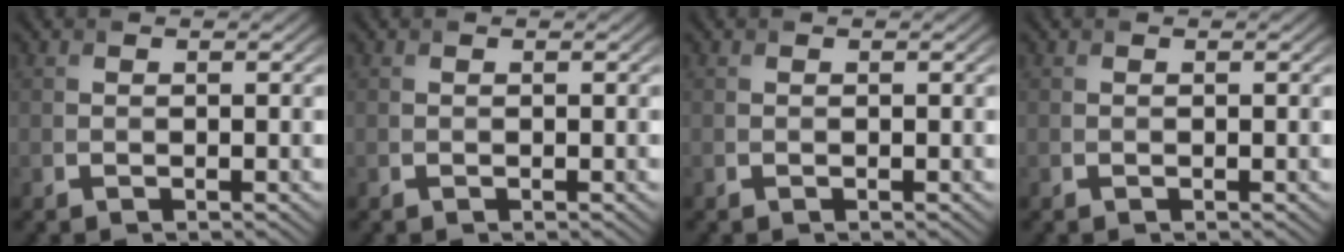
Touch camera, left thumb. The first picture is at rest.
{"total": 0.0}
{"total": 0.0}
{"total": 0.0}